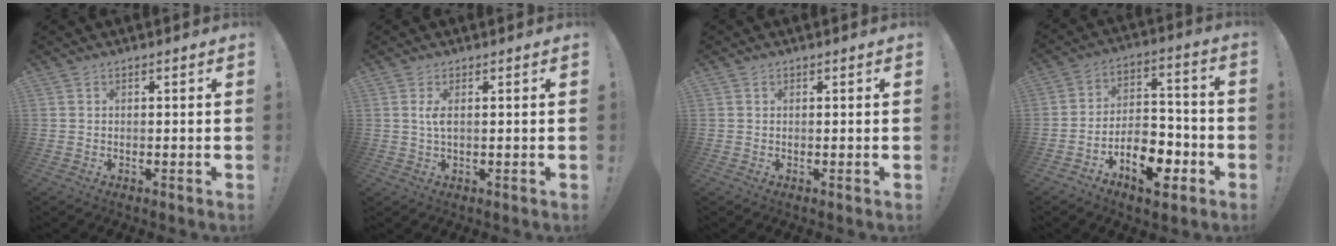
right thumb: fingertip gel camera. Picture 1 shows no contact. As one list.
[{"total": 2.8, "force": [0.6, 0.8, 2.6], "torque": [-0.049, 0.001, 0.008]}, {"total": 0.0}, {"total": 14.2, "force": [-7.9, 8.2, 8.5], "torque": [-0.122, 0.068, -0.124]}]